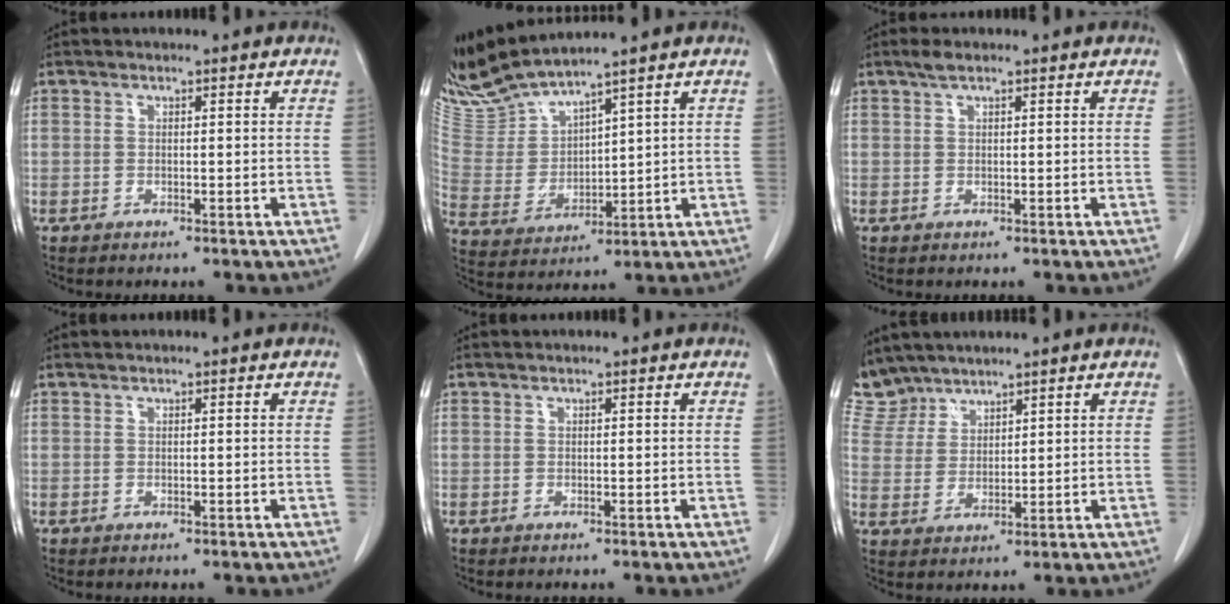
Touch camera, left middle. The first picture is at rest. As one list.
[{"total": 8.5, "force": [8.2, -0.5, 2.3], "torque": [-0.070, -0.002, 0.185]}, {"total": 1.5, "force": [1.1, 0.2, 1.1], "torque": [-0.026, 0.010, 0.021]}, {"total": 0.0}, {"total": 0.0}, {"total": 5.4, "force": [5.1, 1.5, -0.6], "torque": [0.002, 0.007, 0.118]}]